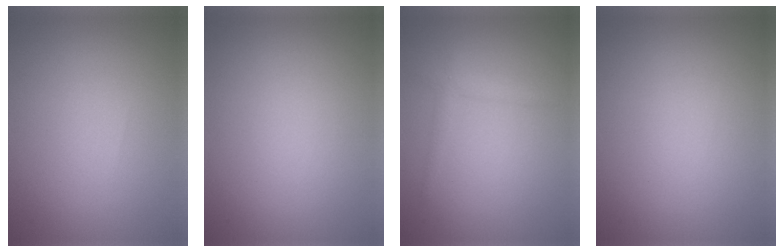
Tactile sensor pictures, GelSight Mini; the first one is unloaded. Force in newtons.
{"total": 0.0}
{"total": 1.2, "press": 1.2, "slide": 0.1}
{"total": 0.0}